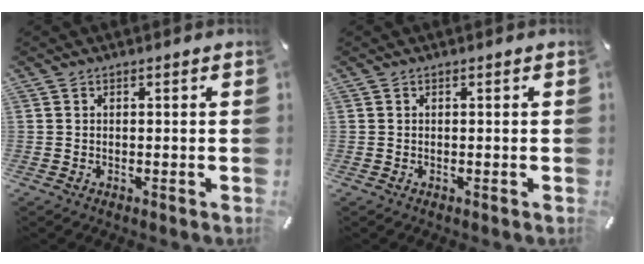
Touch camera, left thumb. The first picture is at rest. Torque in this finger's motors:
{"motor_torque": [0.00, 0.00, -0.03, 0.07, -0.02]}